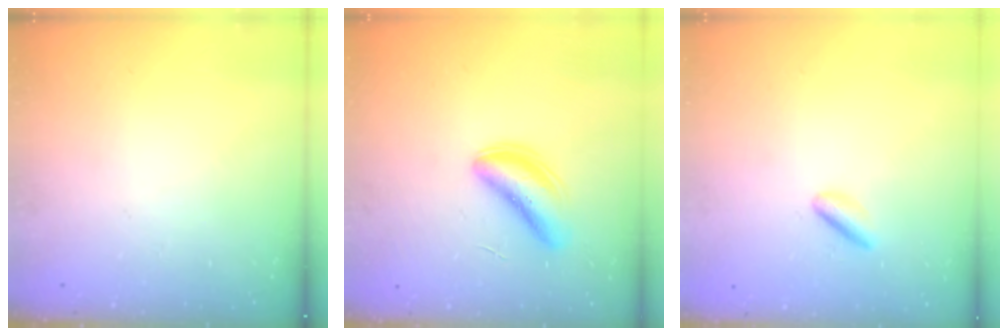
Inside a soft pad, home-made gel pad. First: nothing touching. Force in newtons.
{"total": 4.5, "press": 4.5, "slide": 0.5}
{"total": 2.8, "press": 2.6, "slide": 1.0}